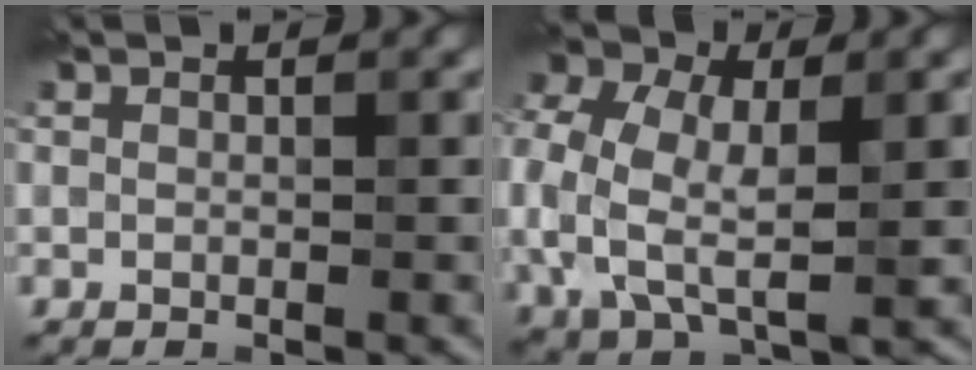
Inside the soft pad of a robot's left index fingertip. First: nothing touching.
{"total": 10.1, "force": [-0.2, 6.8, 7.5], "torque": [-0.188, 0.000, -0.002]}